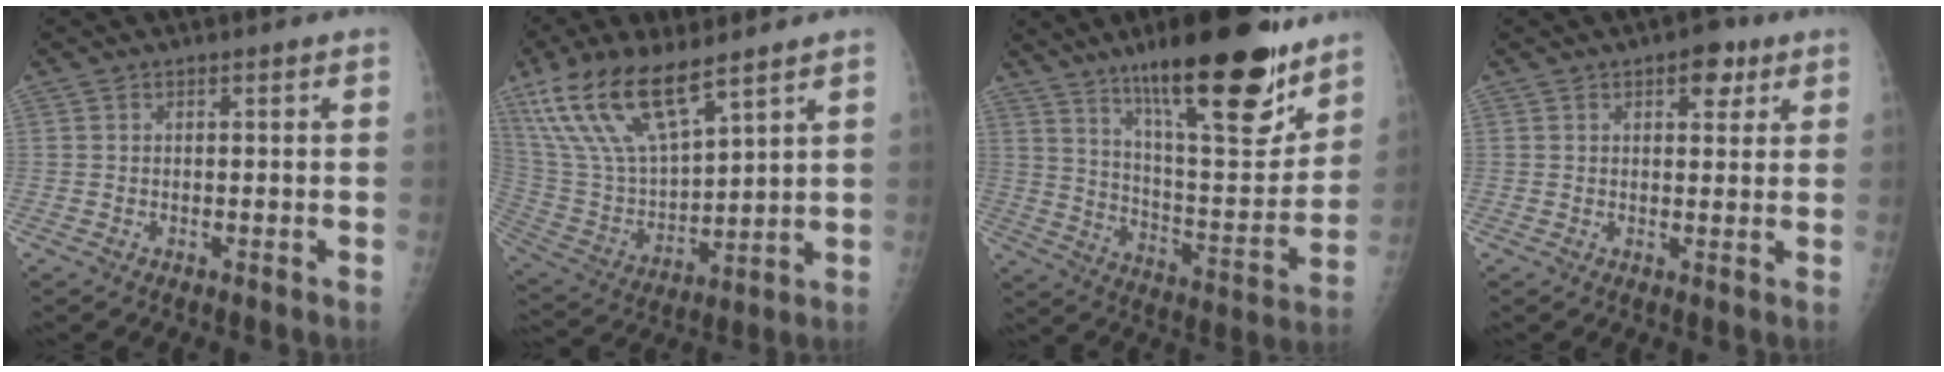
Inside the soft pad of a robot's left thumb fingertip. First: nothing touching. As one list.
[{"total": 17.5, "force": [11.3, 6.0, 11.9], "torque": [-0.222, -0.042, 0.232]}, {"total": 25.3, "force": [16.8, 6.5, 17.8], "torque": [-0.238, -0.083, 0.272]}, {"total": 4.8, "force": [2.6, 2.6, 3.1], "torque": [-0.018, -0.007, 0.029]}]